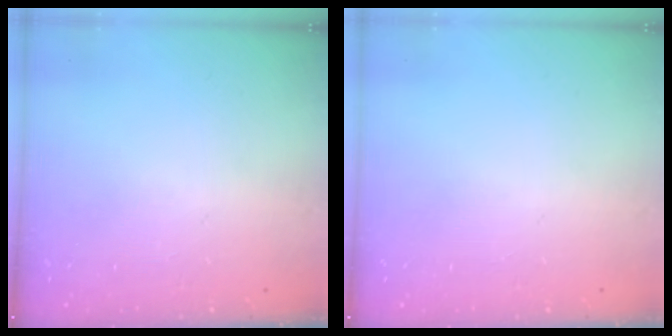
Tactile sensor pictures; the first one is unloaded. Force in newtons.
{"total": 0.0}